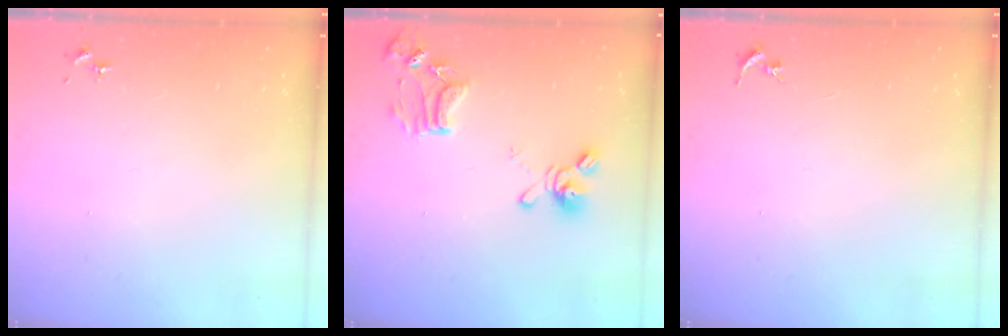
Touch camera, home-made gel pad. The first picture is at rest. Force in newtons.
{"total": 14.6, "press": 14.6, "slide": 1.4}
{"total": 0.0}